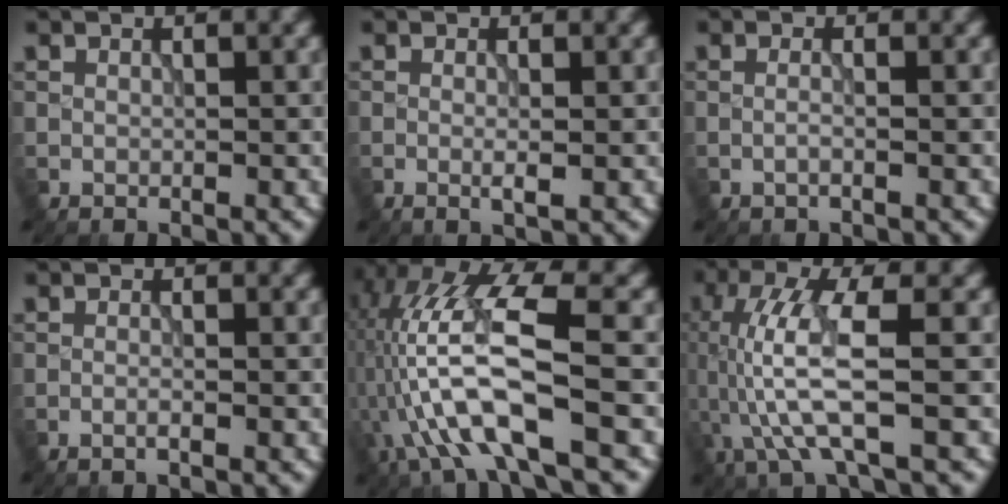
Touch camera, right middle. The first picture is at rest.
{"total": 1.3, "force": [-0.2, 0.2, 1.3], "torque": [-0.023, -0.003, -0.005]}
{"total": 1.1, "force": [-0.1, 0.4, 1.1], "torque": [-0.005, -0.007, -0.012]}
{"total": 1.0, "force": [-0.4, 0.1, 0.9], "torque": [-0.012, 0.000, -0.014]}
{"total": 11.0, "force": [-2.9, 3.4, 10.1], "torque": [-0.205, 0.013, -0.051]}
{"total": 7.2, "force": [-0.9, 1.7, 6.9], "torque": [-0.162, 0.008, -0.015]}